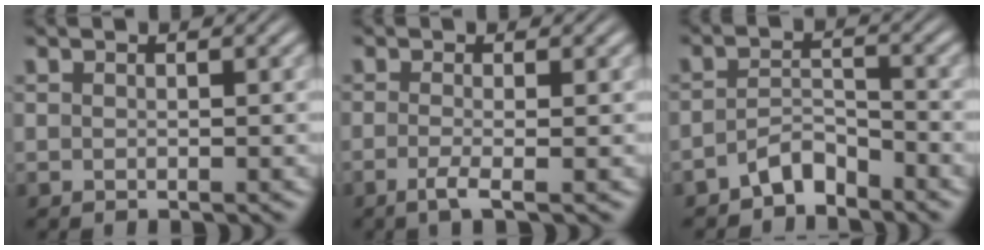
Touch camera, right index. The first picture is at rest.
{"total": 2.1, "force": [-1.2, -0.1, 1.7], "torque": [-0.046, -0.019, -0.014]}
{"total": 3.4, "force": [-3.1, 1.0, 1.0], "torque": [-0.011, -0.010, -0.050]}